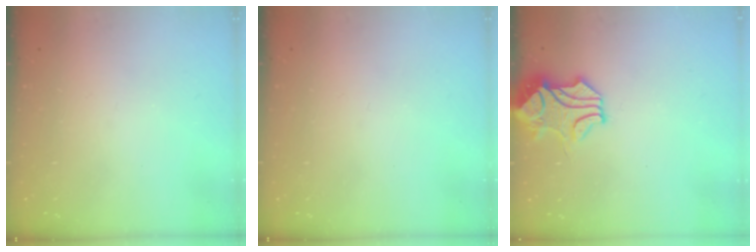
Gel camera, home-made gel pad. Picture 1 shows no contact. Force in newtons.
{"total": 0.0}
{"total": 1.5, "press": 1.5, "slide": 0.2}